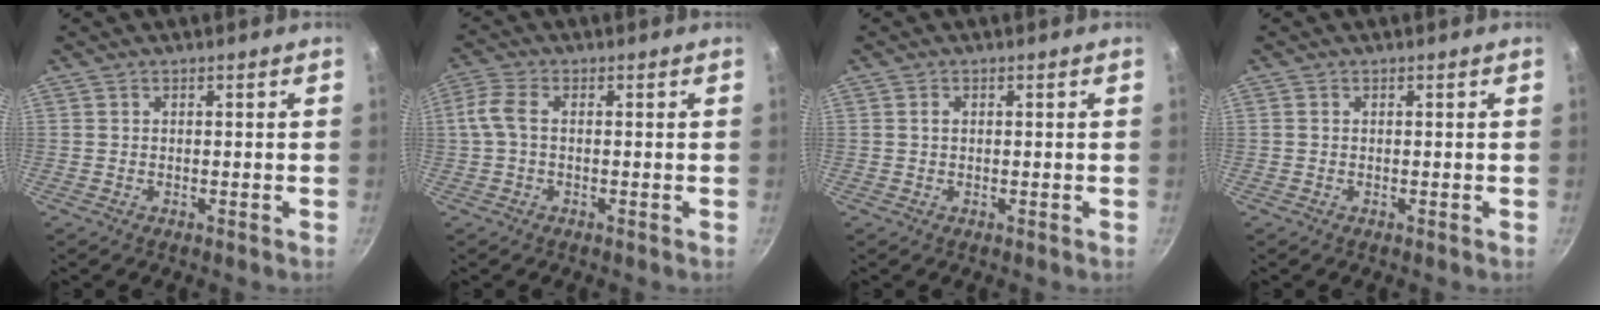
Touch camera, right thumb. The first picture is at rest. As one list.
[{"total": 4.3, "force": [0.0, 2.4, 3.6], "torque": [-0.087, 0.015, -0.009]}, {"total": 0.8, "force": [0.1, 0.6, 0.5], "torque": [-0.009, 0.003, 0.002]}, {"total": 0.0}]